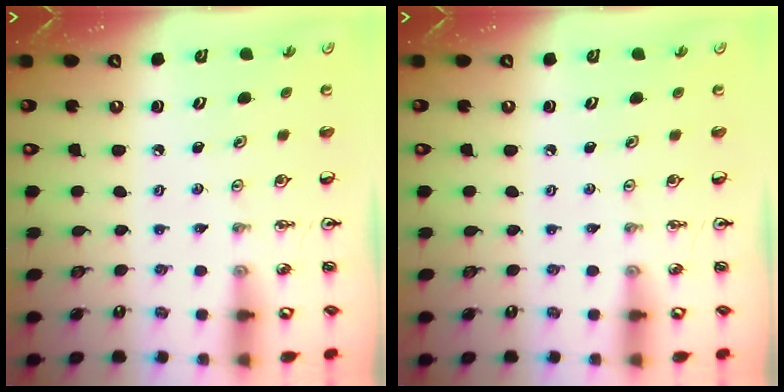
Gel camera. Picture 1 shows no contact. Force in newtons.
{"total": 0.0}